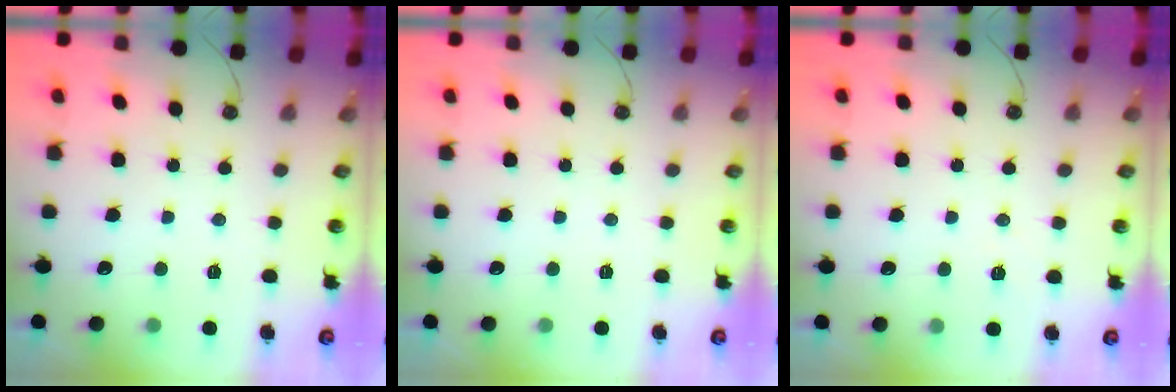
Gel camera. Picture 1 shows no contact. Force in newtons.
{"total": 0.0}
{"total": 5.6, "press": 3.6, "slide": 4.4}